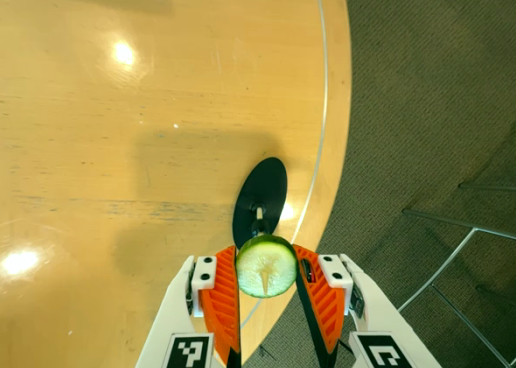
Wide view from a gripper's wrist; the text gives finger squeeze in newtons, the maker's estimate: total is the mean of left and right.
{"total": 8.8, "left": 8.8, "right": 8.9}